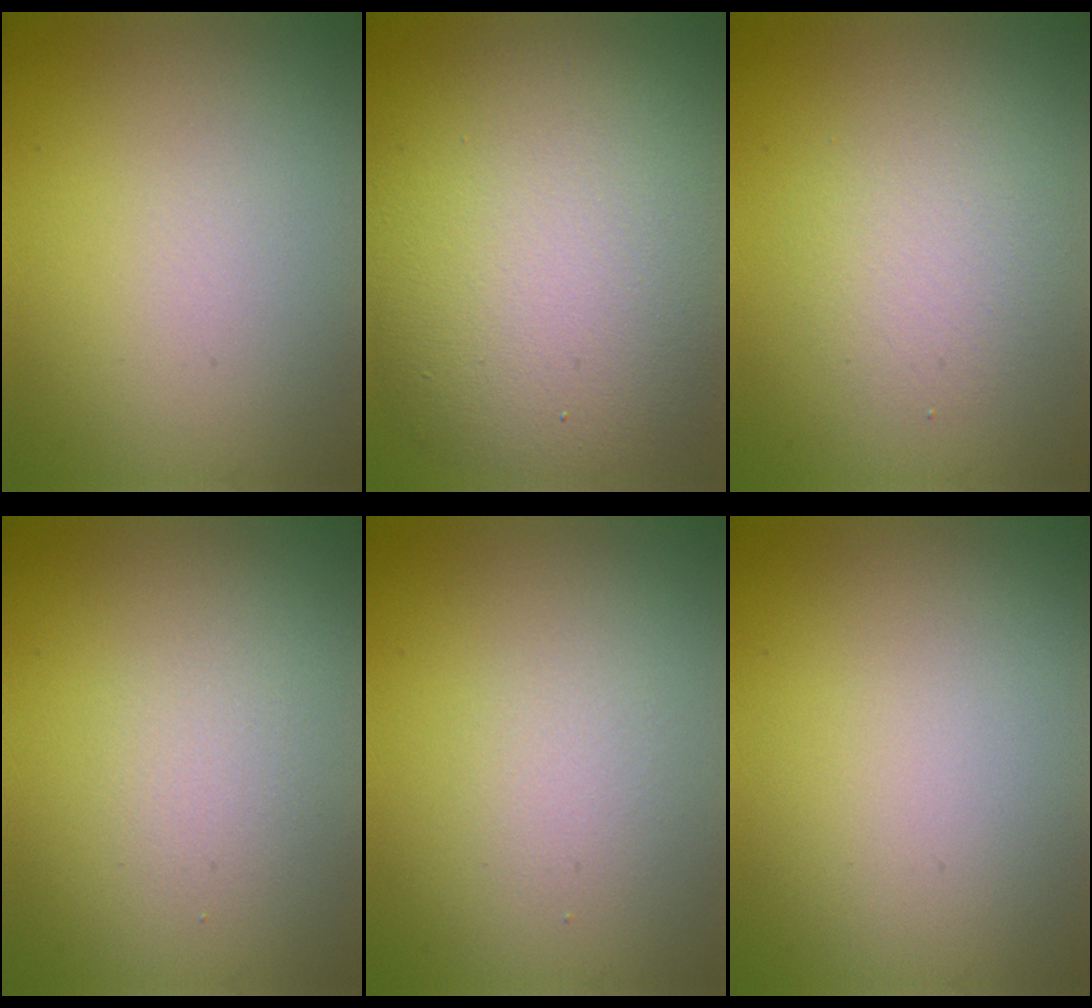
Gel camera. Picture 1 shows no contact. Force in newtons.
{"total": 12.5, "press": 12.4, "slide": 1.2}
{"total": 2.5, "press": 2.5, "slide": 0.2}
{"total": 1.3, "press": 1.3, "slide": 0.1}
{"total": 1.3, "press": 1.3, "slide": 0.1}
{"total": 0.0}